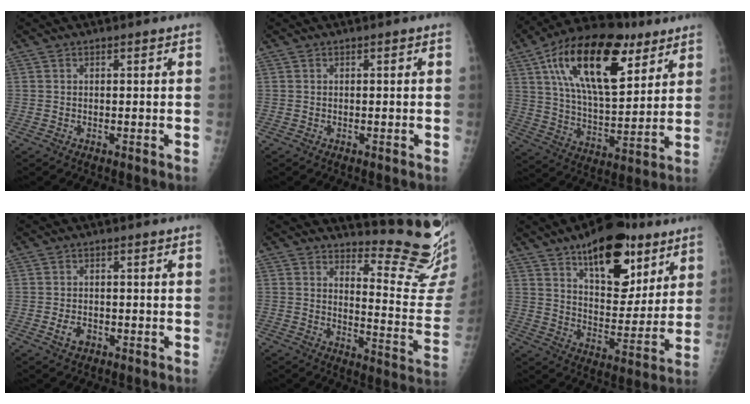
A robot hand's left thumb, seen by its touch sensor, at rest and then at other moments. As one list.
[{"total": 0.0}, {"total": 23.9, "force": [11.3, 11.1, 18.0], "torque": [-0.279, -0.026, 0.190]}, {"total": 2.6, "force": [-1.0, 1.8, 1.6], "torque": [-0.026, 0.003, -0.014]}, {"total": 15.2, "force": [14.5, 1.2, 4.3], "torque": [-0.034, -0.194, 0.168]}, {"total": 19.5, "force": [11.4, 9.3, 12.7], "torque": [-0.137, -0.058, 0.177]}]